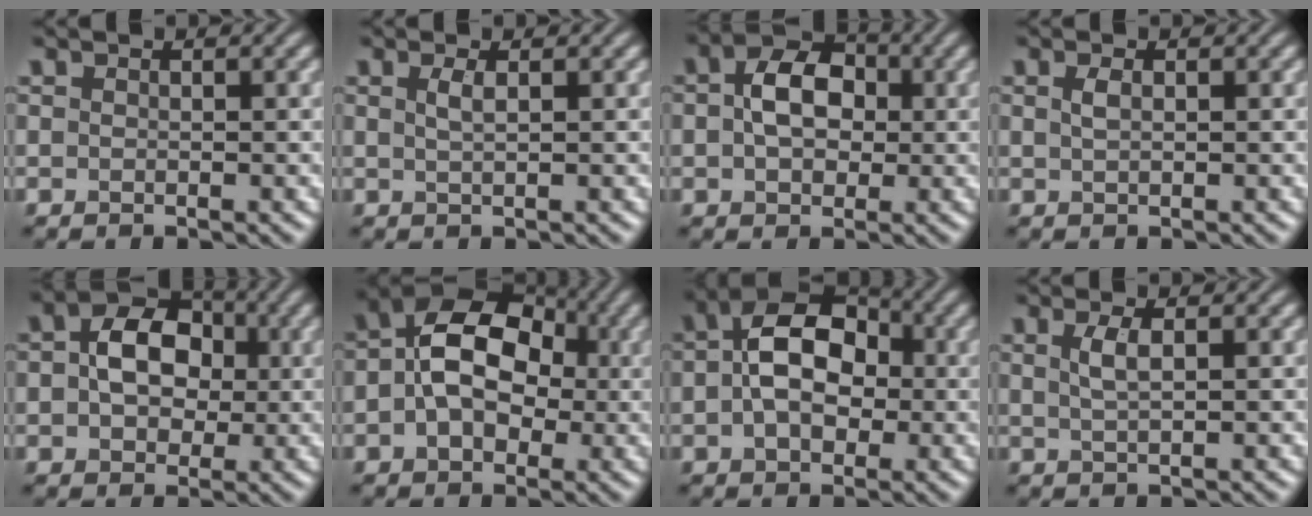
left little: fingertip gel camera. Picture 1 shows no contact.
{"total": 1.3, "force": [0.4, 0.4, 1.1], "torque": [-0.022, 0.003, 0.006]}
{"total": 5.3, "force": [0.5, 3.7, 3.8], "torque": [-0.066, 0.007, -0.004]}
{"total": 0.9, "force": [0.3, 0.4, 0.8], "torque": [-0.018, 0.002, 0.007]}
{"total": 6.6, "force": [0.6, 4.7, 4.5], "torque": [-0.073, 0.008, -0.001]}
{"total": 9.1, "force": [0.3, 6.2, 6.6], "torque": [-0.085, 0.025, -0.019]}
{"total": 7.9, "force": [0.2, 5.2, 5.9], "torque": [-0.089, 0.016, -0.009]}
{"total": 1.8, "force": [0.5, 0.5, 1.6], "torque": [-0.034, 0.002, 0.011]}